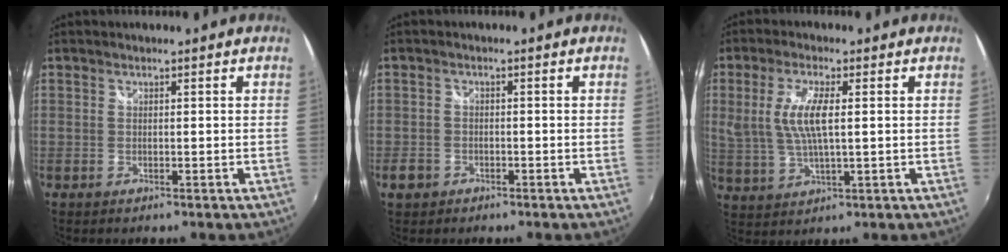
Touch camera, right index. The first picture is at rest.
{"total": 2.9, "force": [-1.8, 2.1, 0.9], "torque": [-0.023, -0.002, -0.031]}
{"total": 7.8, "force": [1.2, 2.1, 7.4], "torque": [-0.154, -0.001, 0.031]}